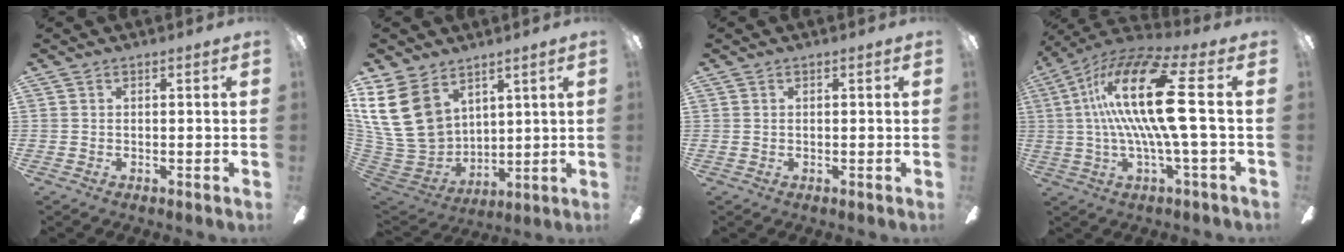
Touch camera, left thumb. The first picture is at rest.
{"total": 18.0, "force": [8.0, 13.2, 9.4], "torque": [-0.237, -0.043, 0.147]}
{"total": 0.0}
{"total": 20.5, "force": [3.2, 4.1, 19.8], "torque": [-0.411, -0.014, 0.035]}